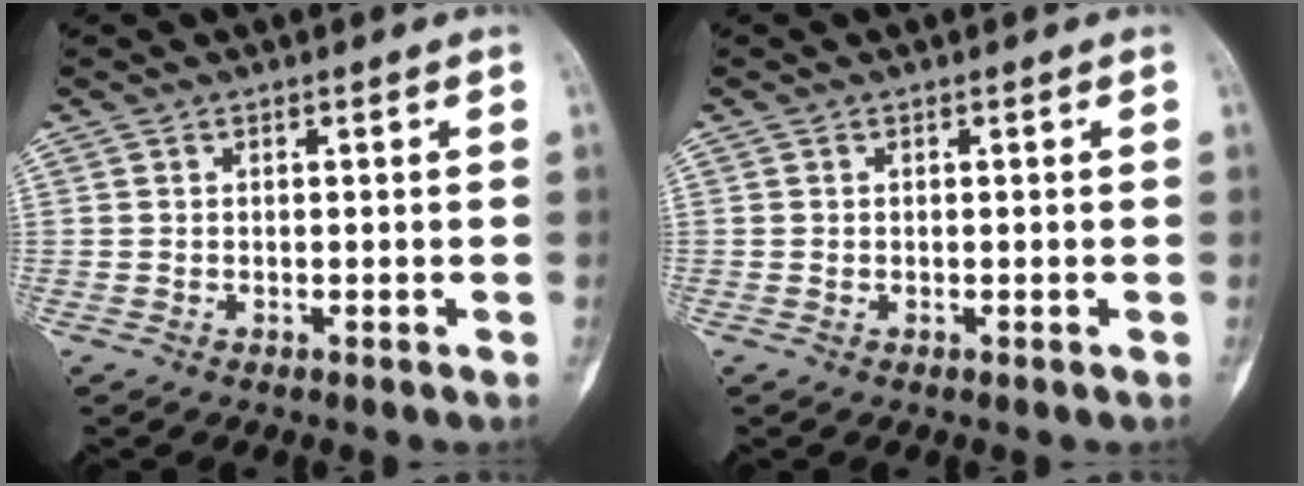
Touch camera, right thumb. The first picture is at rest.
{"total": 0.0}